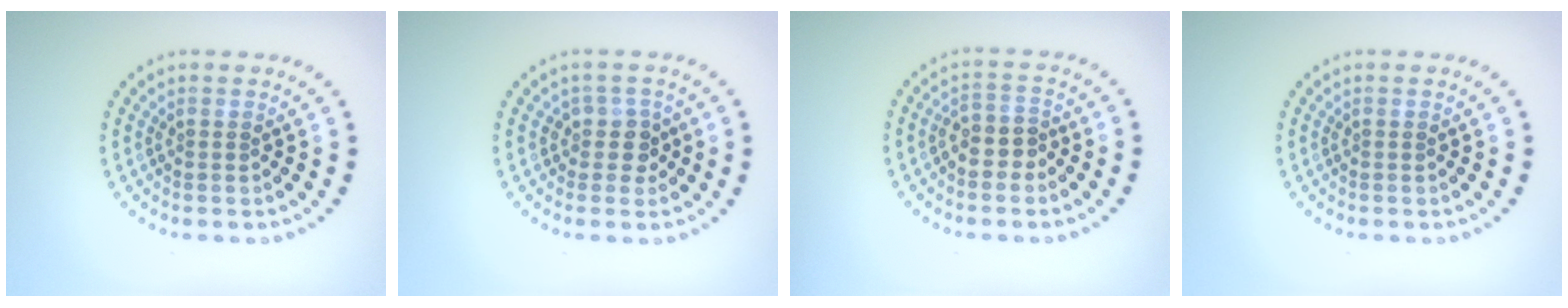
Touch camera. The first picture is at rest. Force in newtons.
{"total": 1.9, "press": 1.6, "slide": 1.1}
{"total": 2.3, "press": 2.1, "slide": 0.9}
{"total": 0.0}